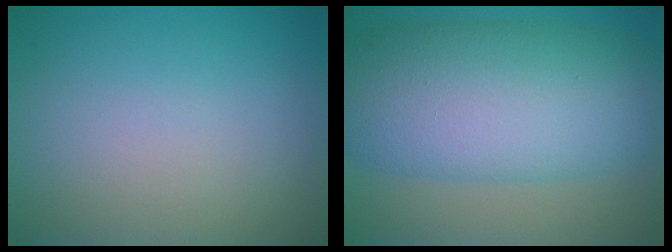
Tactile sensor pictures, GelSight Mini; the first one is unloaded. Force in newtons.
{"total": 11.8, "press": 11.8, "slide": 0.2}